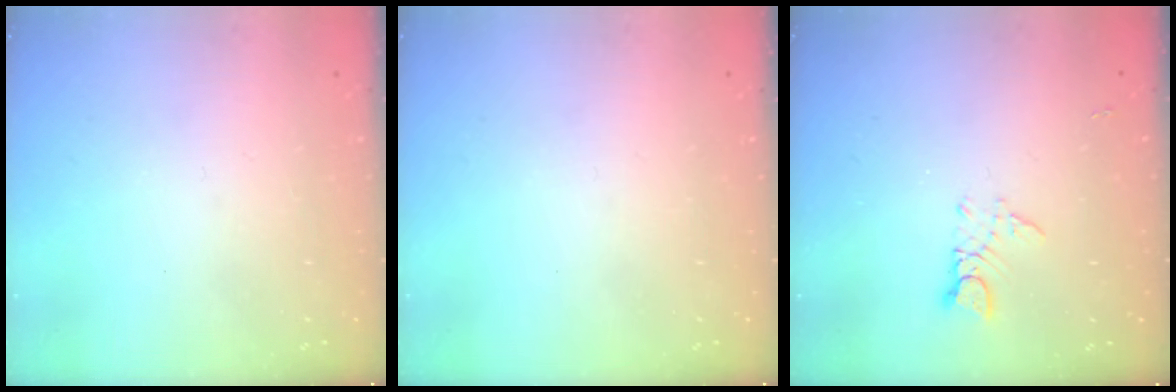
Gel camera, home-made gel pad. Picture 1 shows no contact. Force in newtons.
{"total": 0.0}
{"total": 3.0, "press": 3.0, "slide": 0.4}